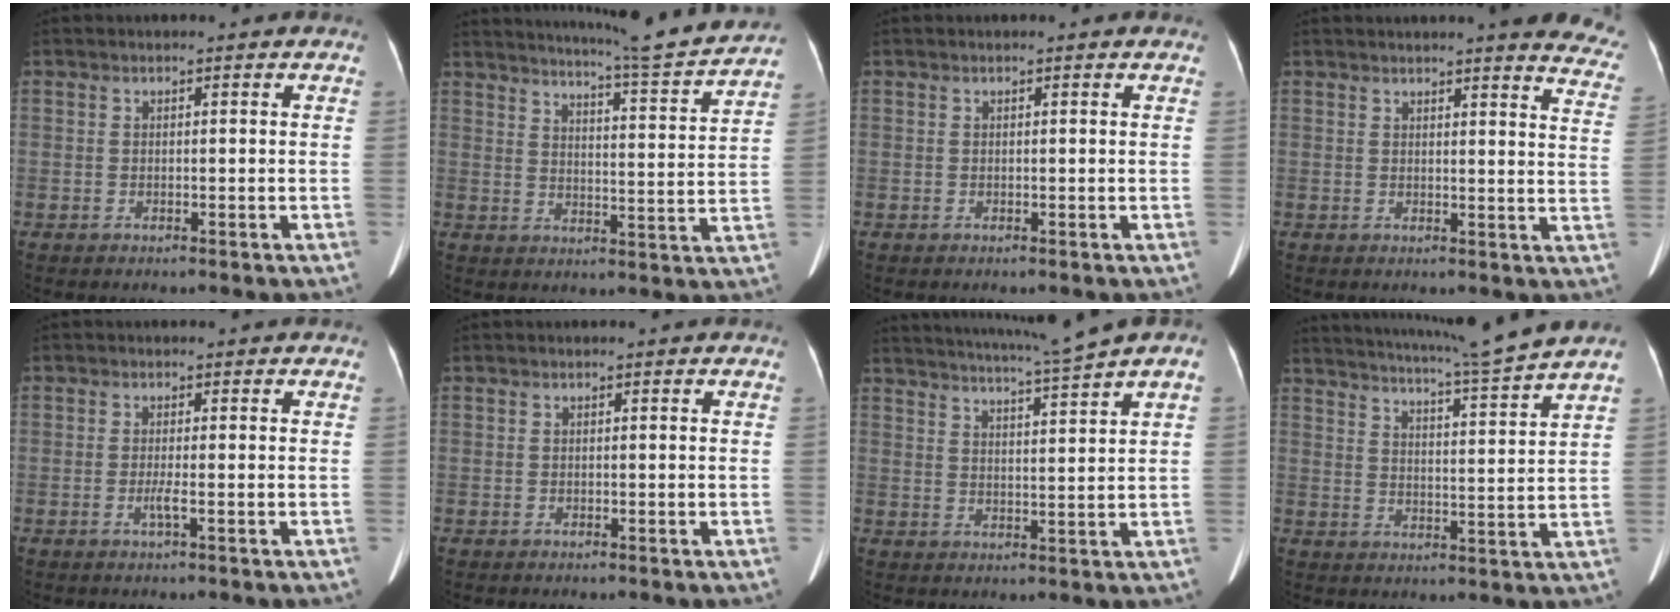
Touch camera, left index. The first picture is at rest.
{"total": 14.5, "force": [13.5, -1.2, 5.3], "torque": [-0.091, -0.035, 0.177]}
{"total": 0.8, "force": [0.7, 0.1, 0.3], "torque": [-0.006, 0.011, 0.006]}
{"total": 15.2, "force": [13.8, 1.5, 6.1], "torque": [-0.046, -0.058, 0.126]}
{"total": 1.9, "force": [-1.7, -0.3, 0.9], "torque": [-0.022, -0.002, -0.026]}
{"total": 0.0}
{"total": 8.1, "force": [6.8, -2.0, 3.9], "torque": [-0.067, -0.007, 0.104]}
{"total": 11.2, "force": [10.1, -2.5, 4.1], "torque": [-0.077, -0.033, 0.150]}